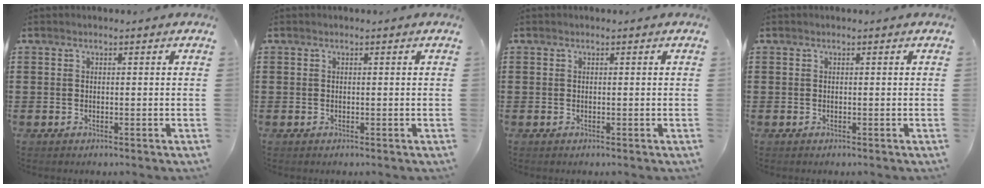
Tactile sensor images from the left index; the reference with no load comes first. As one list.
[{"total": 0.0}, {"total": 0.0}, {"total": 0.0}]